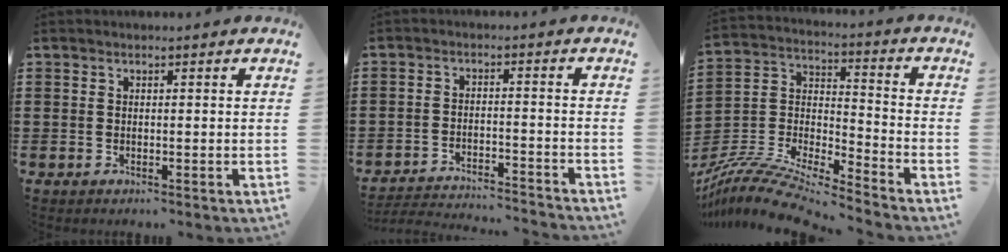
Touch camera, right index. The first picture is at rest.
{"total": 3.5, "force": [-3.4, -0.1, 0.6], "torque": [-0.024, -0.002, -0.076]}
{"total": 11.2, "force": [-10.3, 1.3, 4.0], "torque": [-0.090, 0.017, -0.212]}